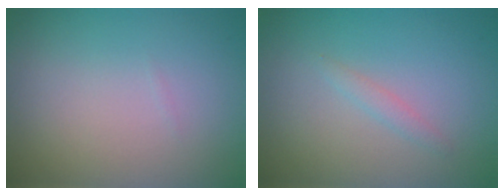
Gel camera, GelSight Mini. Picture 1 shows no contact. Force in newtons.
{"total": 0.9, "press": 0.9, "slide": 0.1}